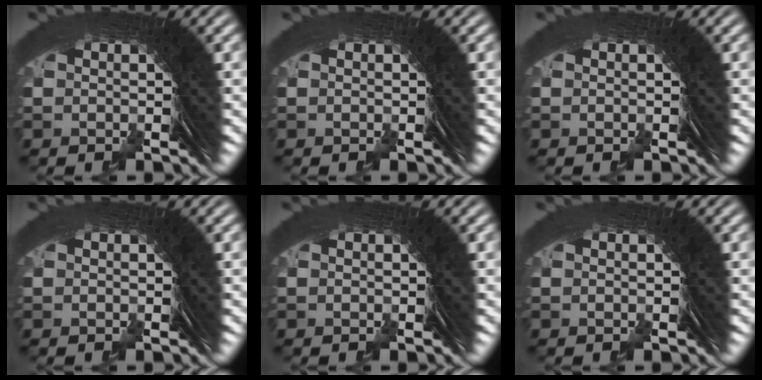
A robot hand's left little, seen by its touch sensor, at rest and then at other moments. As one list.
[{"total": 0.0}, {"total": 0.0}, {"total": 0.0}, {"total": 0.0}, {"total": 0.0}]